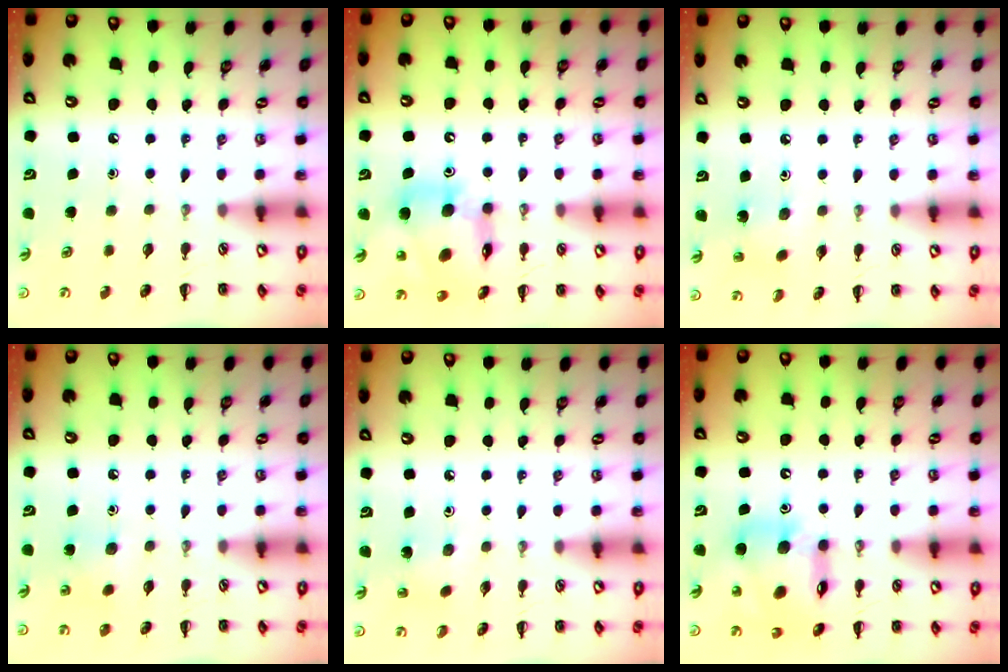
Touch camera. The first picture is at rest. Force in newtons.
{"total": 13.7, "press": 13.1, "slide": 3.9}
{"total": 1.7, "press": 1.6, "slide": 0.6}
{"total": 6.5, "press": 6.3, "slide": 1.7}
{"total": 1.5, "press": 1.4, "slide": 0.6}
{"total": 15.3, "press": 14.6, "slide": 4.4}